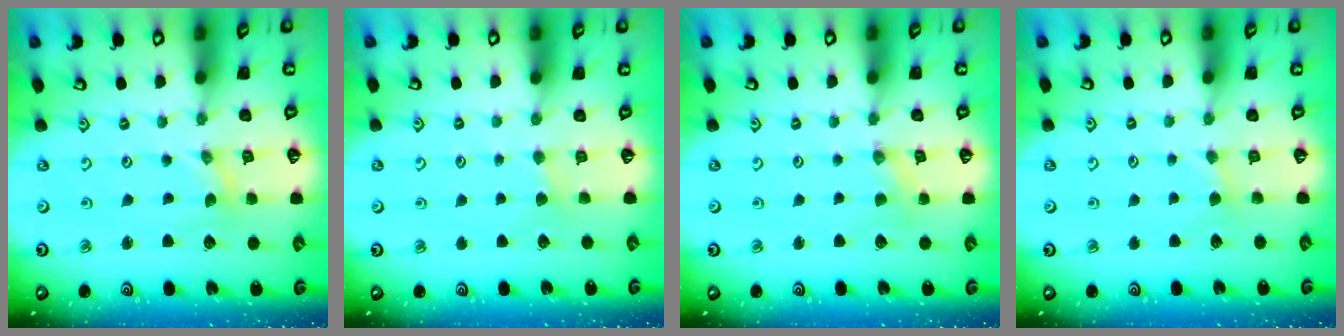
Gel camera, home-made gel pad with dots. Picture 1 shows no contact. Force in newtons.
{"total": 2.1, "press": 2.1, "slide": 0.3}
{"total": 2.3, "press": 2.3, "slide": 0.3}
{"total": 1.6, "press": 1.5, "slide": 0.2}